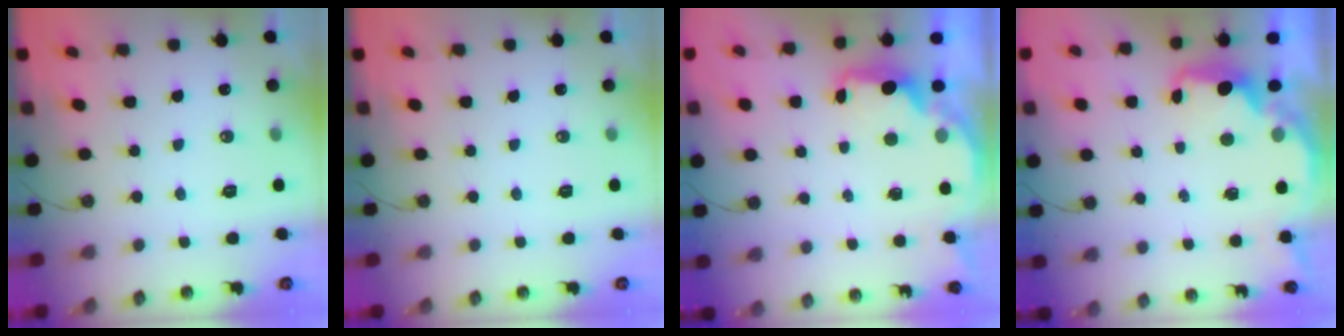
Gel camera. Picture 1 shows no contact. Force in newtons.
{"total": 0.0}
{"total": 2.3, "press": 2.1, "slide": 0.8}
{"total": 2.2, "press": 2.0, "slide": 0.8}